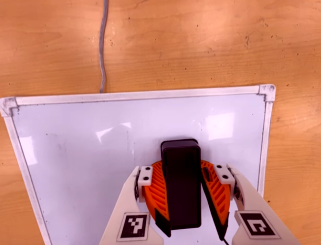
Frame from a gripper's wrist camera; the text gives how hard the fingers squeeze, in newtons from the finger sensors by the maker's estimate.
{"total": 18.0, "left": 21.3, "right": 14.7}